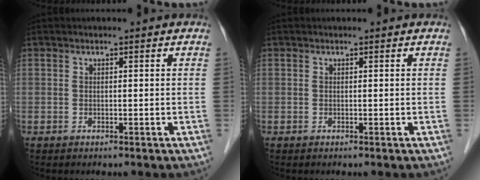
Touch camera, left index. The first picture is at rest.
{"total": 0.0}